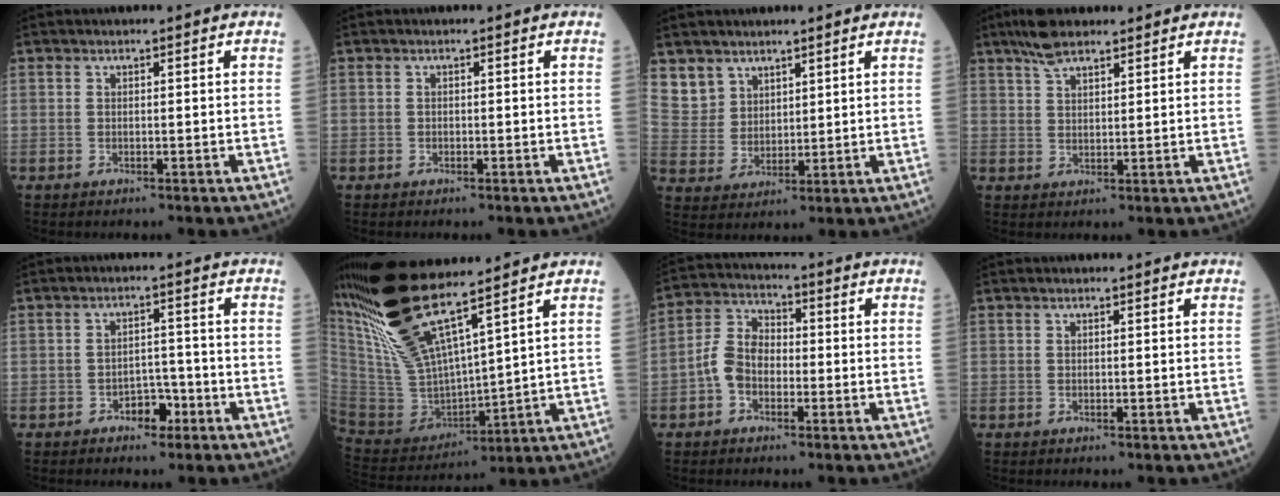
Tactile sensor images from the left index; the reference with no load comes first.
{"total": 0.0}
{"total": 6.6, "force": [4.7, 4.6, 0.2], "torque": [0.000, -0.001, 0.104]}
{"total": 5.0, "force": [4.0, 1.4, 2.7], "torque": [-0.062, 0.017, 0.076]}
{"total": 3.4, "force": [-2.1, 1.9, 2.0], "torque": [-0.025, 0.007, -0.032]}
{"total": 16.8, "force": [12.3, 2.0, 11.2], "torque": [-0.237, -0.006, 0.247]}
{"total": 6.5, "force": [-1.9, 4.8, 4.0], "torque": [-0.093, 0.024, -0.044]}
{"total": 0.0}